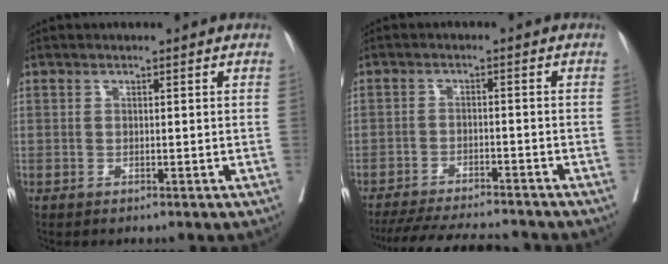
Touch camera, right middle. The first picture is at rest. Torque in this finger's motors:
{"motor_torque": [0.23, -0.34, 0.22, 0.07]}